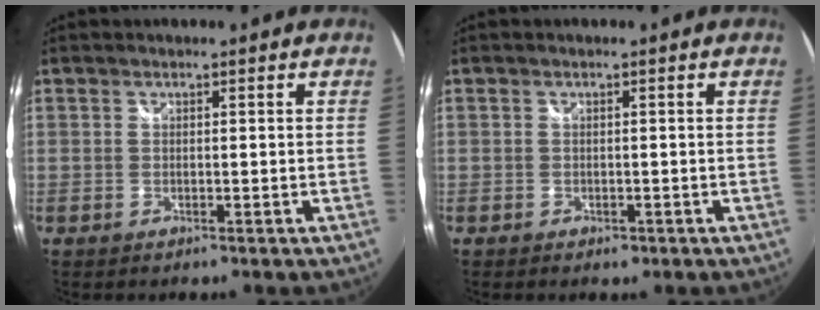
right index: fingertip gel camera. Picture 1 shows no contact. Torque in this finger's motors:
{"motor_torque": [-0.54, -0.03, -1.05, -0.21]}